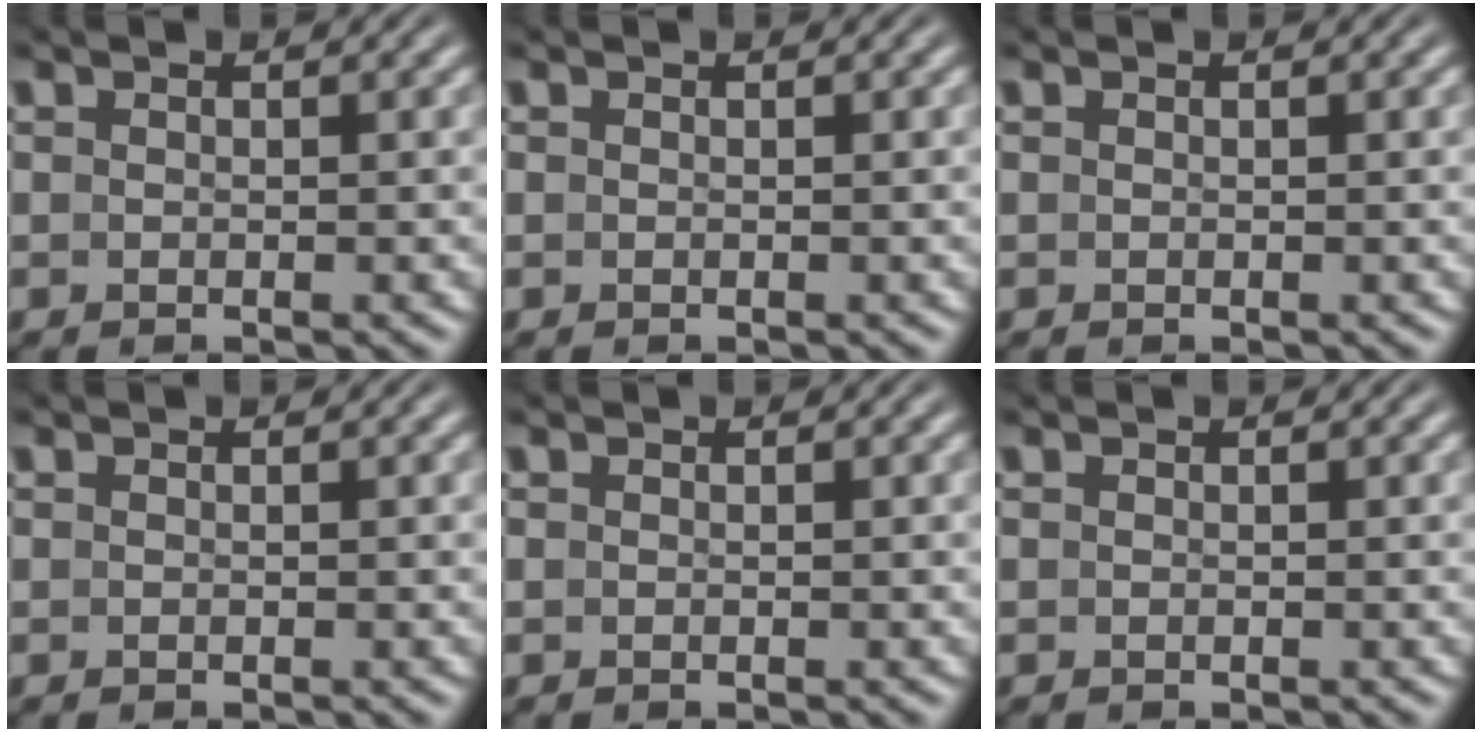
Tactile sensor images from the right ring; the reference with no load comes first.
{"total": 0.0}
{"total": 0.0}
{"total": 0.0}
{"total": 0.0}
{"total": 0.0}